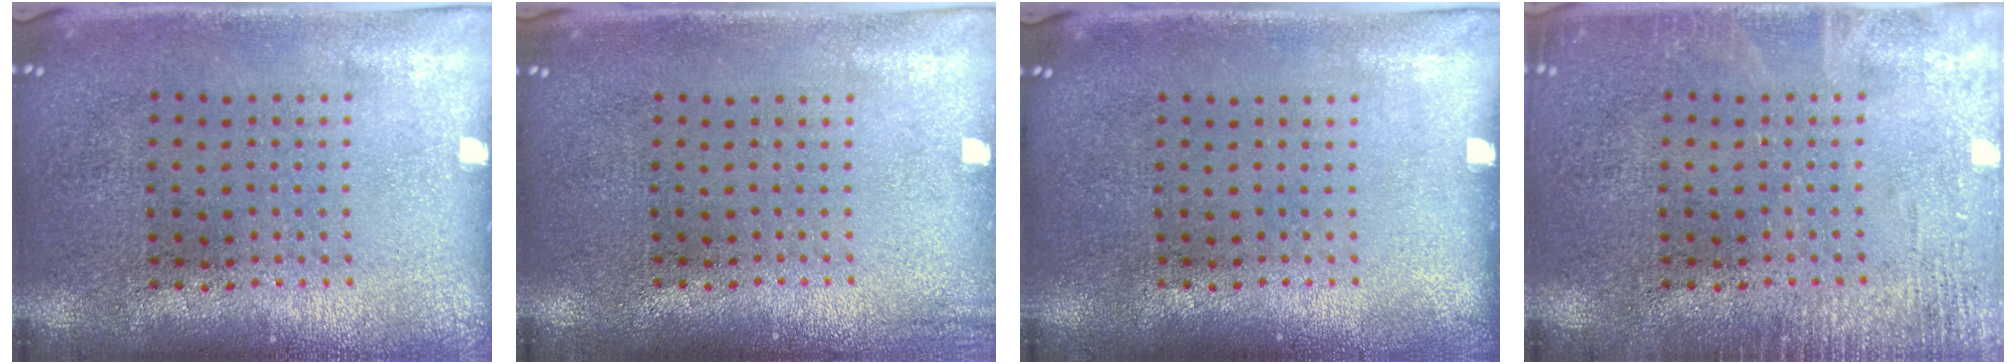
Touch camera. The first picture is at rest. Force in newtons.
{"total": 0.8, "press": 0.7, "slide": 0.1}
{"total": 0.0}
{"total": 2.2, "press": 2.2, "slide": 0.3}